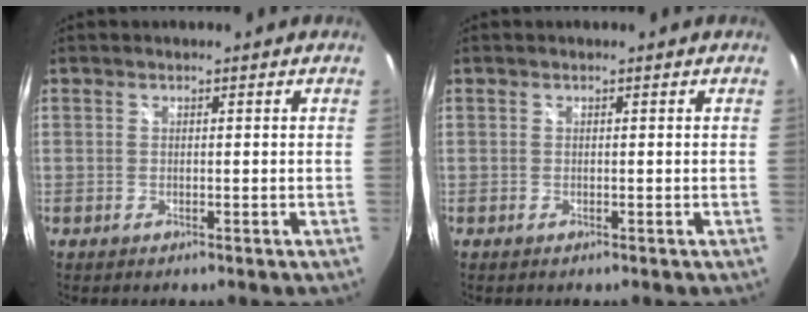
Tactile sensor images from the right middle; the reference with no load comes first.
{"total": 0.0}